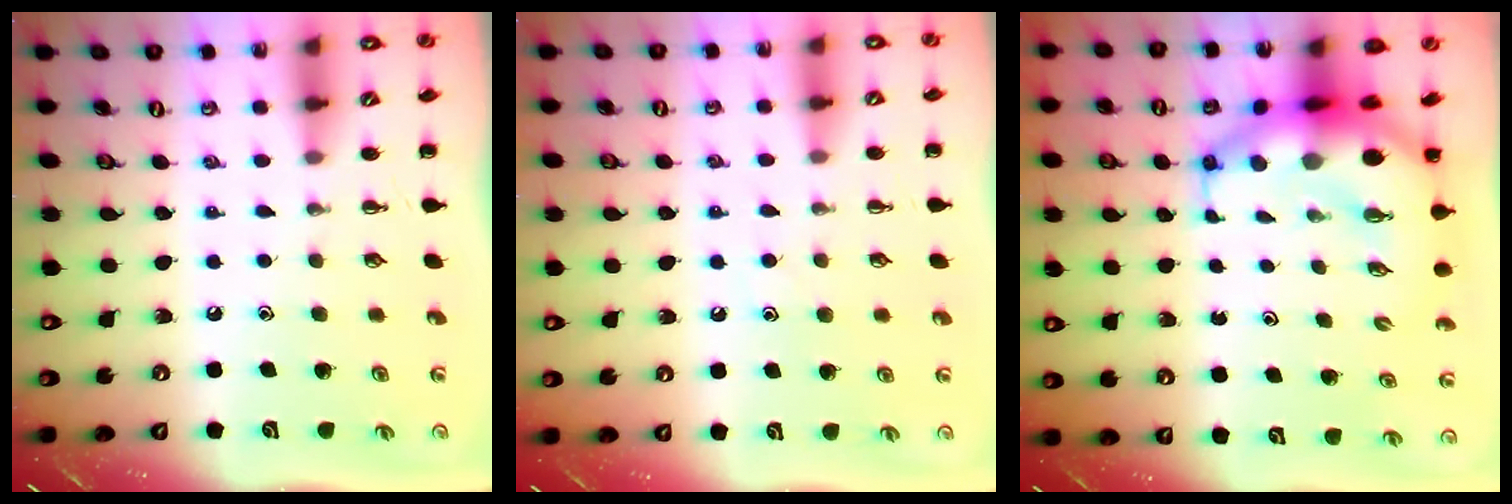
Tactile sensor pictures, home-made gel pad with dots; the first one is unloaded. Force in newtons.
{"total": 6.0, "press": 5.8, "slide": 1.2}
{"total": 11.0, "press": 10.6, "slide": 2.8}